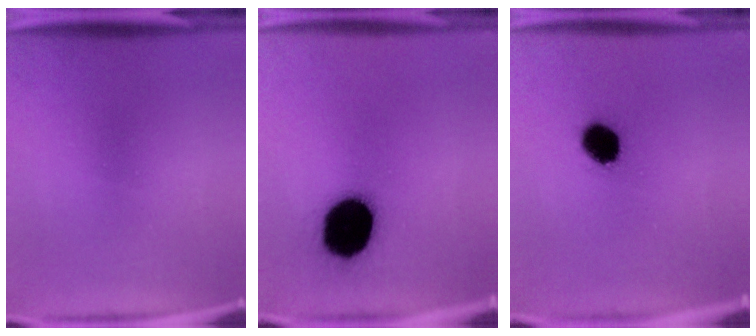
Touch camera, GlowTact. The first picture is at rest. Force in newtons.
{"total": 19.4}
{"total": 7.2}